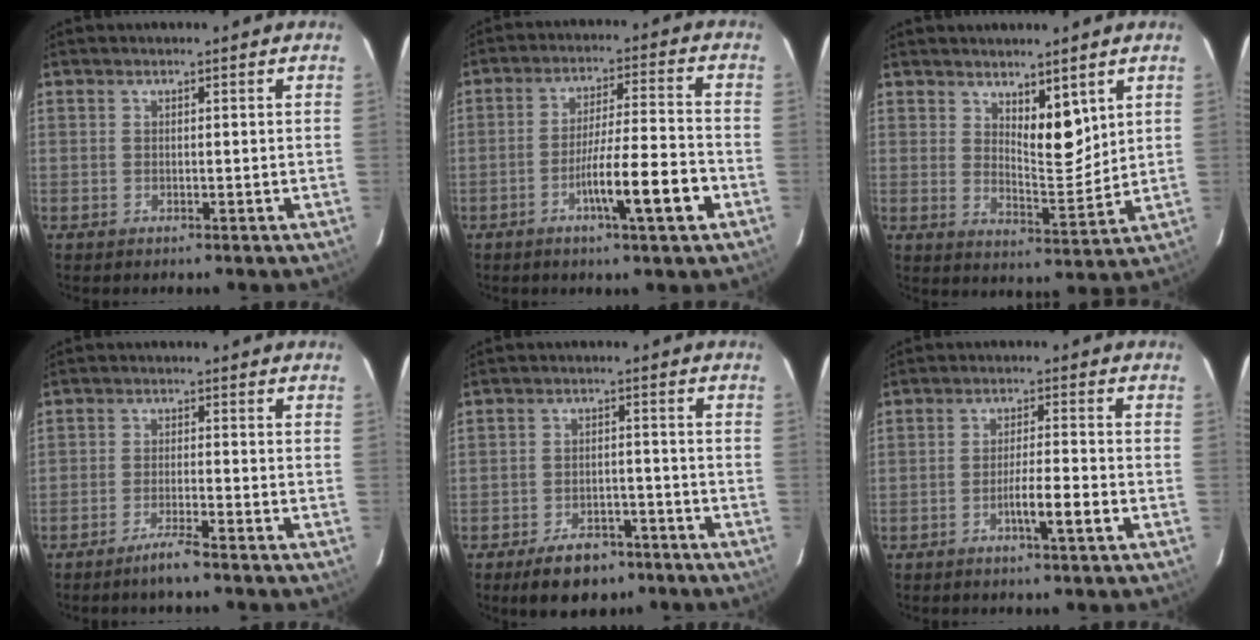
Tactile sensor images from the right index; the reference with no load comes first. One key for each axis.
{"total": 10.4, "fx": -4.4, "fy": 0.1, "fz": 9.4, "tx": -0.154, "ty": 0.000, "tz": -0.074}
{"total": 6.2, "fx": 3.6, "fy": 2.1, "fz": 4.6, "tx": -0.080, "ty": -0.015, "tz": 0.068}
{"total": 3.6, "fx": -2.7, "fy": -0.3, "fz": 2.3, "tx": -0.045, "ty": -0.006, "tz": -0.053}
{"total": 7.4, "fx": -5.2, "fy": 3.8, "fz": 3.6, "tx": -0.063, "ty": 0.003, "tz": -0.080}
{"total": 5.1, "fx": -2.1, "fy": 0.0, "fz": 4.6, "tx": -0.075, "ty": -0.003, "tz": -0.036}